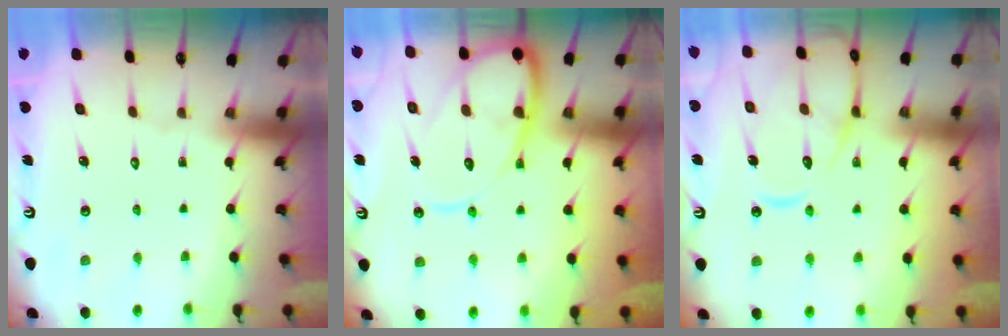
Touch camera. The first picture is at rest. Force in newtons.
{"total": 13.7, "press": 13.6, "slide": 1.4}
{"total": 16.0, "press": 15.9, "slide": 1.5}